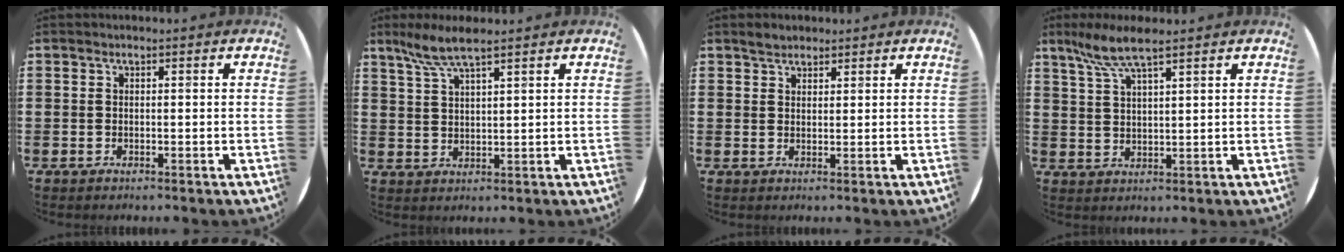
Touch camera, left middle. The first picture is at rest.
{"total": 5.4, "force": [4.2, 0.6, 3.3], "torque": [-0.074, -0.001, 0.074]}
{"total": 2.0, "force": [1.9, 0.7, 0.2], "torque": [0.003, 0.003, 0.035]}
{"total": 6.0, "force": [4.6, 0.8, 3.8], "torque": [-0.085, -0.001, 0.082]}